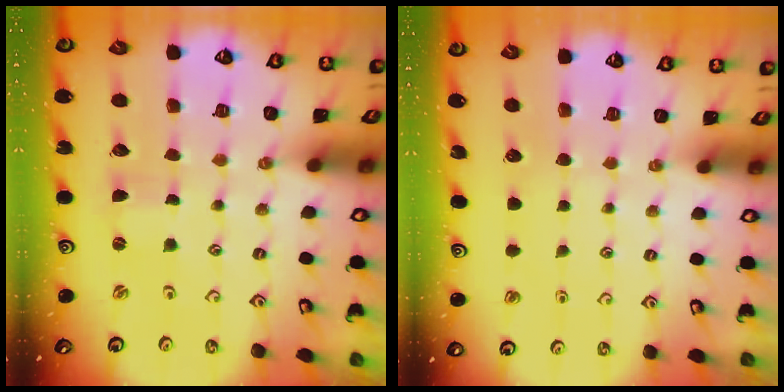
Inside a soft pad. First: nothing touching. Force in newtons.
{"total": 0.0}